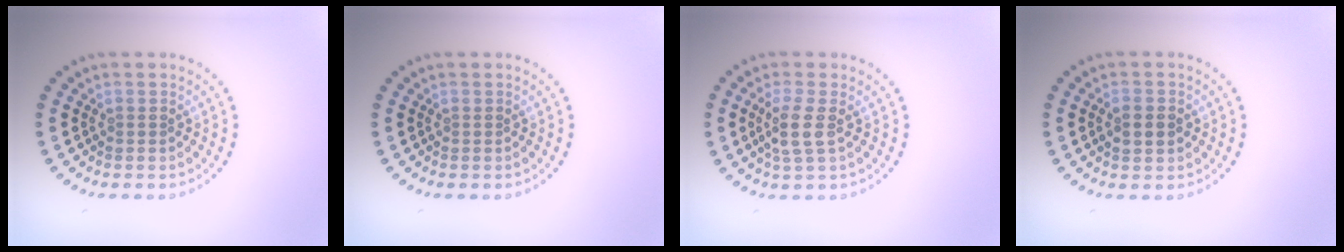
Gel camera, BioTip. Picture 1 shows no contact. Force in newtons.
{"total": 0.0}
{"total": 2.4, "press": 2.0, "slide": 1.4}
{"total": 2.6, "press": 2.5, "slide": 0.1}